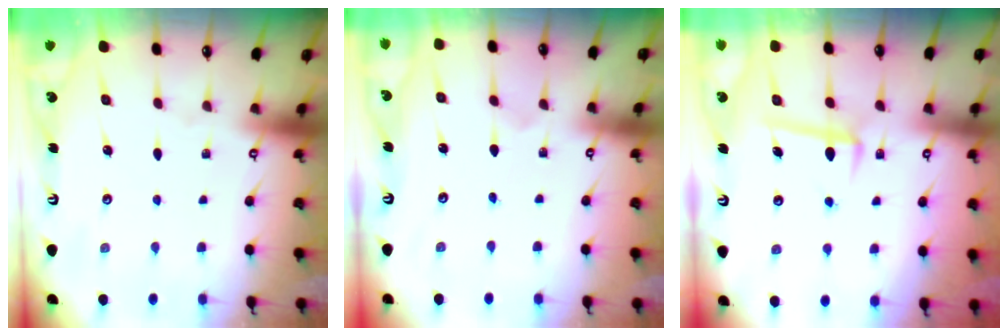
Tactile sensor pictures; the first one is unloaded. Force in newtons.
{"total": 1.6, "press": 1.6, "slide": 0.1}
{"total": 6.2, "press": 6.1, "slide": 1.2}